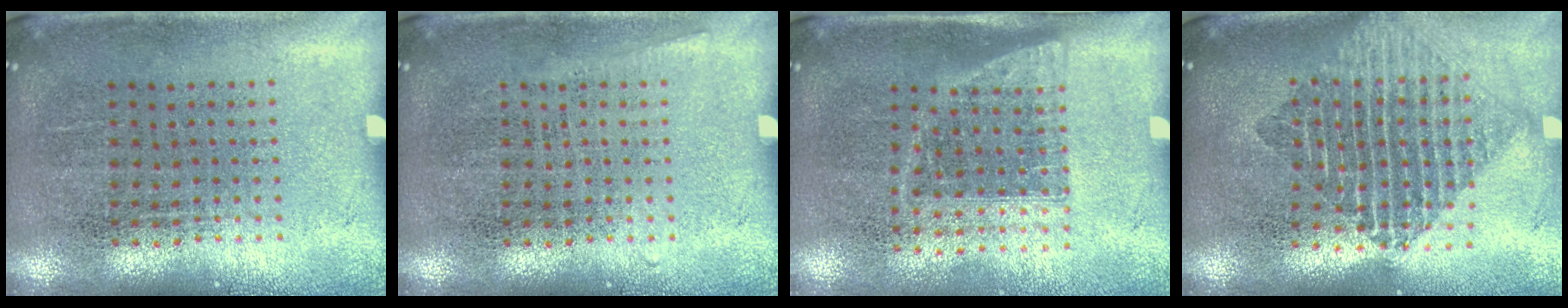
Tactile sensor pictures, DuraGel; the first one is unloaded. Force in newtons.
{"total": 0.5, "press": 0.5, "slide": 0.1}
{"total": 1.1, "press": 0.9, "slide": 0.6}
{"total": 1.9, "press": 1.6, "slide": 1.1}